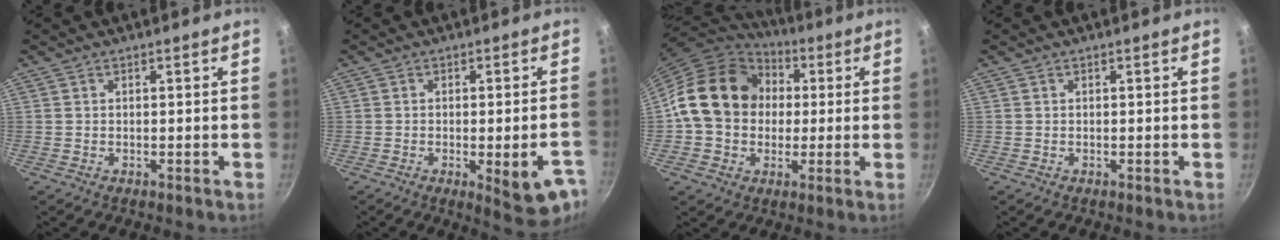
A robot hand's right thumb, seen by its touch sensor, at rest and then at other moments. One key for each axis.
{"total": 10.4, "fx": -3.8, "fy": 3.0, "fz": 9.2, "tx": -0.088, "ty": 0.007, "tz": -0.041}
{"total": 18.2, "fx": 1.9, "fy": 14.9, "fz": 10.2, "tx": -0.147, "ty": 0.029, "tz": 0.022}
{"total": 0.0}